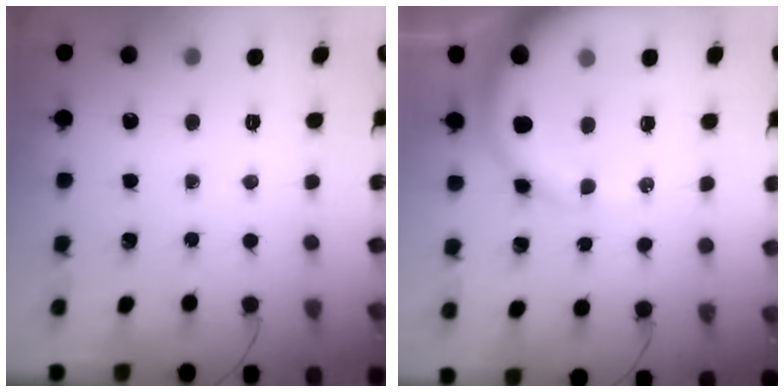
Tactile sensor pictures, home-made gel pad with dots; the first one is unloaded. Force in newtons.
{"total": 12.3, "press": 12.1, "slide": 2.2}